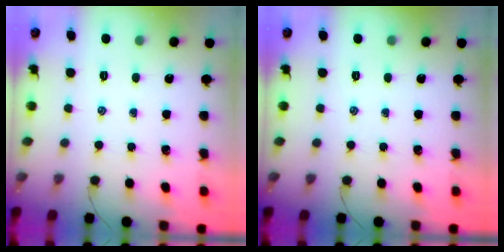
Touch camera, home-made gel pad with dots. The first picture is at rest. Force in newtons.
{"total": 0.0}